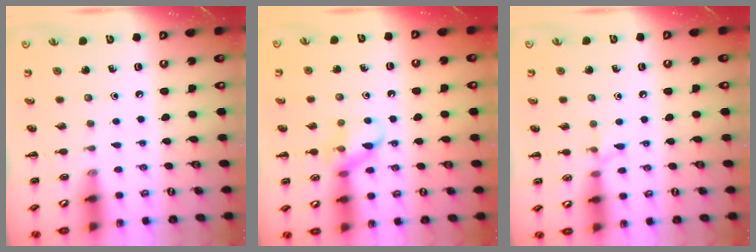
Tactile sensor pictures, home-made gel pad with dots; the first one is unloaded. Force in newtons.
{"total": 9.8, "press": 9.8, "slide": 0.7}
{"total": 4.8, "press": 4.6, "slide": 1.5}